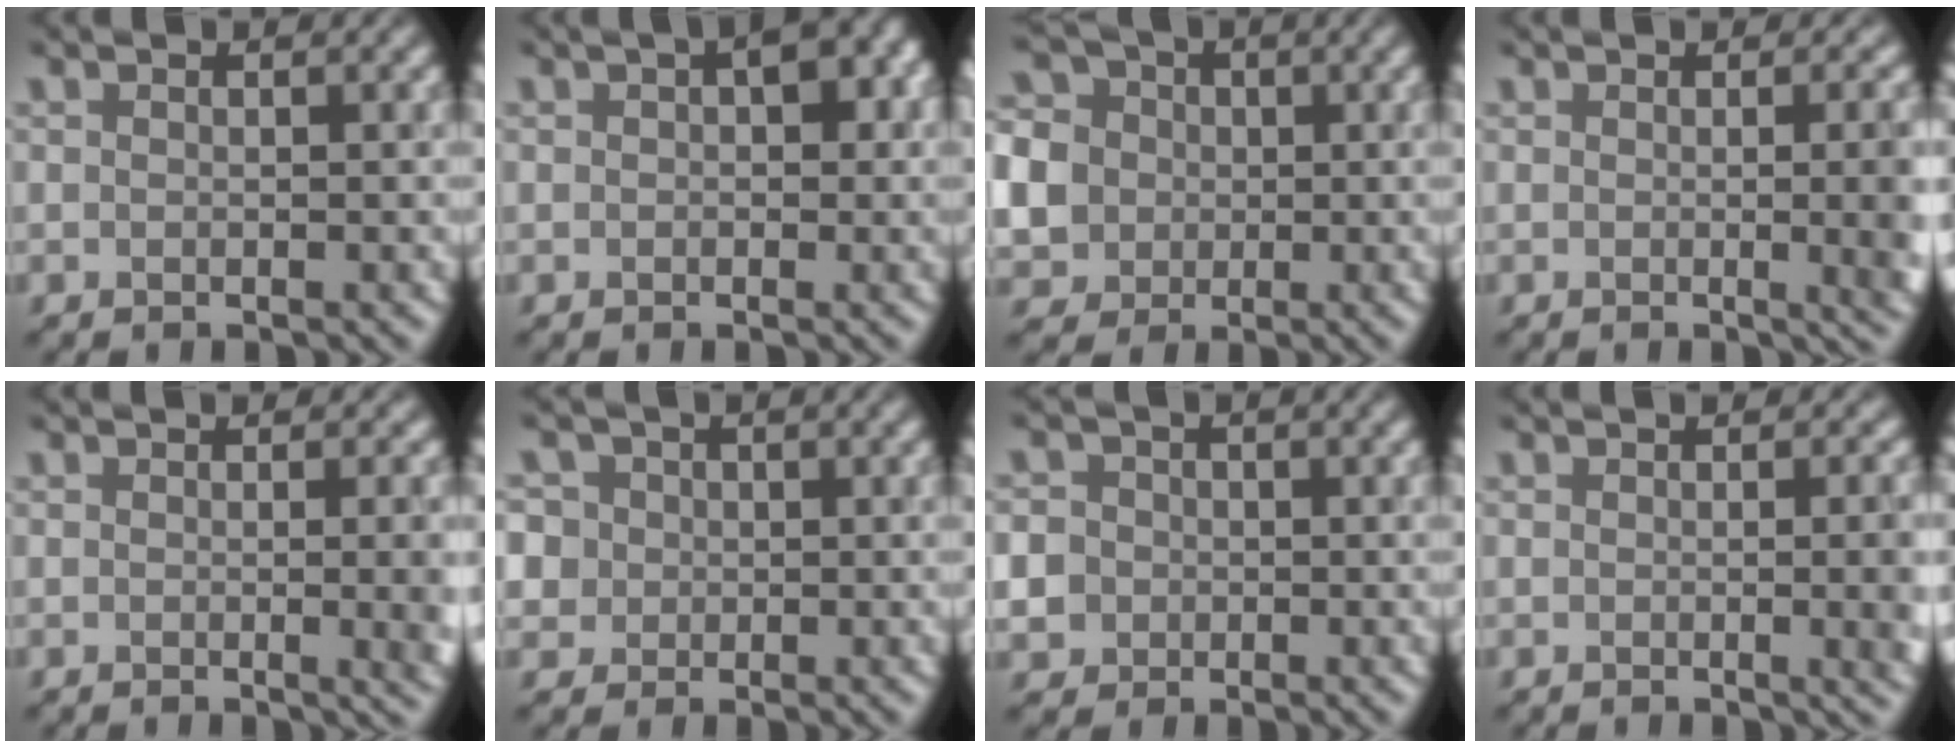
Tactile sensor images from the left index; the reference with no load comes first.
{"total": 3.2, "force": [0.7, 1.7, 2.6], "torque": [-0.026, 0.008, 0.006]}
{"total": 9.1, "force": [-0.3, 8.4, 3.7], "torque": [-0.110, 0.017, -0.032]}
{"total": 7.1, "force": [-0.3, 2.9, 6.5], "torque": [-0.038, -0.002, -0.001]}
{"total": 5.1, "force": [-0.2, 1.9, 4.8], "torque": [-0.034, -0.003, 0.002]}
{"total": 6.6, "force": [2.4, 5.6, 2.6], "torque": [-0.054, 0.028, 0.013]}
{"total": 6.9, "force": [-0.6, 6.5, 2.2], "torque": [-0.051, 0.018, -0.041]}
{"total": 5.4, "force": [-0.2, 2.1, 5.0], "torque": [-0.035, -0.001, 0.002]}